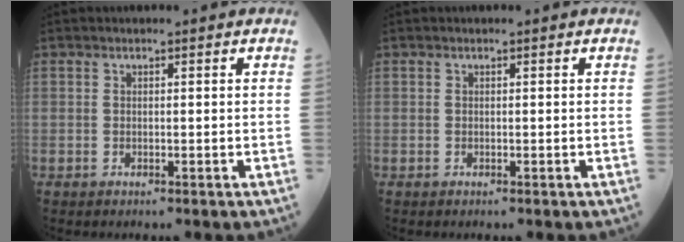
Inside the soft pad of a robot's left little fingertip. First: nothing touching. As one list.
[{"total": 0.0}]